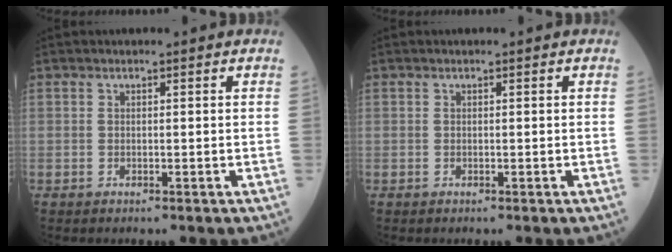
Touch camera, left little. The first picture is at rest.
{"total": 0.0}